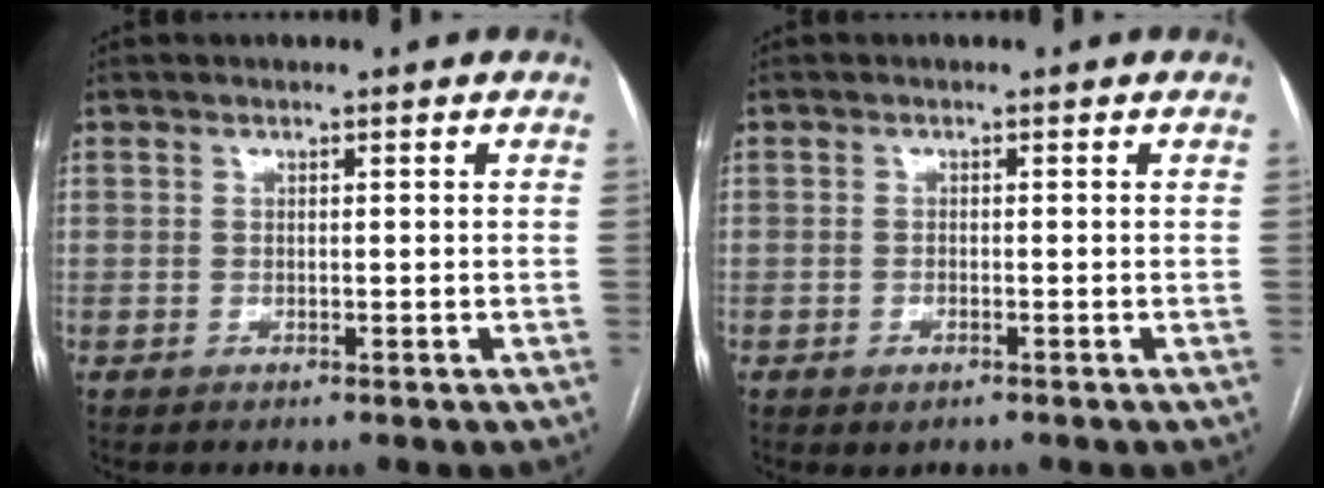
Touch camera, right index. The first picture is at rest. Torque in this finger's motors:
{"motor_torque": [0.33, -0.07, 0.11, 0.00]}